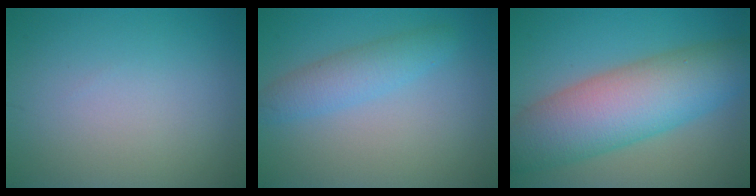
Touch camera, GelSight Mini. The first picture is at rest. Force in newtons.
{"total": 3.0, "press": 3.0, "slide": 0.1}
{"total": 9.9, "press": 9.9, "slide": 0.6}